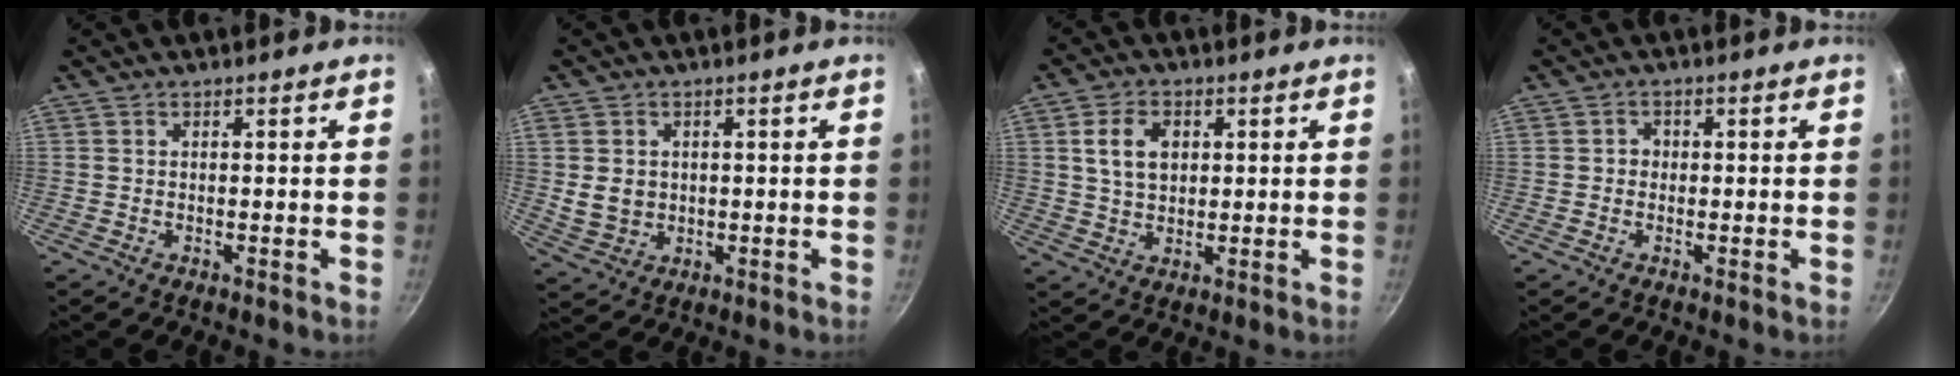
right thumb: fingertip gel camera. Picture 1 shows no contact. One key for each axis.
{"total": 5.3, "fx": 0.4, "fy": 4.4, "fz": 2.8, "tx": -0.039, "ty": -0.002, "tz": 0.016}
{"total": 6.9, "fx": 1.9, "fy": 4.9, "fz": 4.6, "tx": -0.070, "ty": 0.000, "tz": 0.035}
{"total": 1.5, "fx": -0.2, "fy": 1.4, "fz": 0.5, "tx": 0.001, "ty": 0.004, "tz": -0.005}